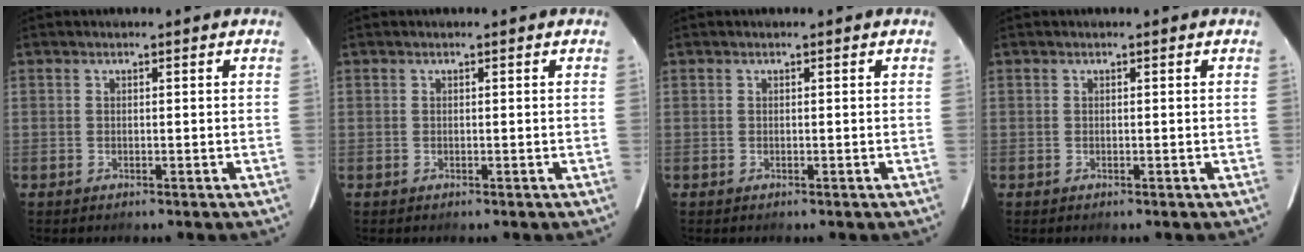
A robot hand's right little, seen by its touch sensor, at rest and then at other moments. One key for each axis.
{"total": 0.0}
{"total": 0.0}
{"total": 0.0}